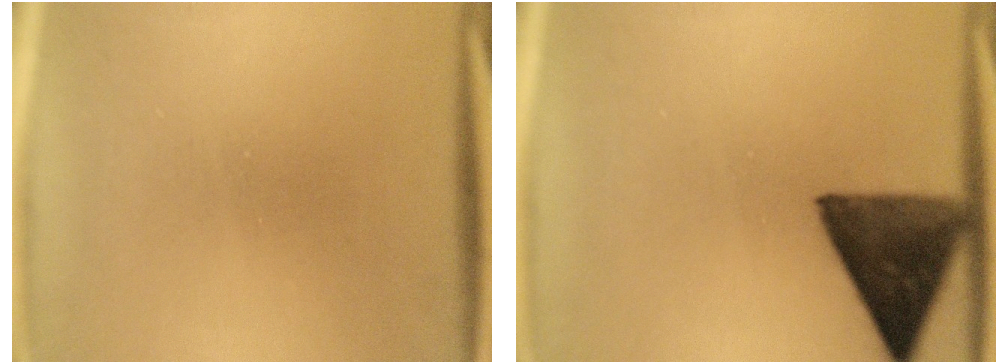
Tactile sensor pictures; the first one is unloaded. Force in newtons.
{"total": 12.3}